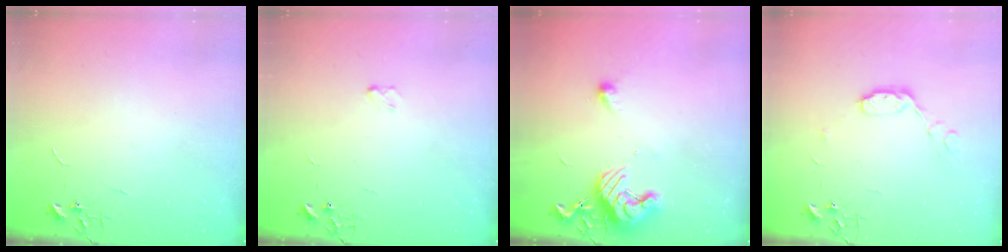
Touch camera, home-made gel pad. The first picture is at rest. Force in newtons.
{"total": 2.9, "press": 2.8, "slide": 0.4}
{"total": 11.2, "press": 11.1, "slide": 1.4}
{"total": 8.0, "press": 8.0, "slide": 0.5}